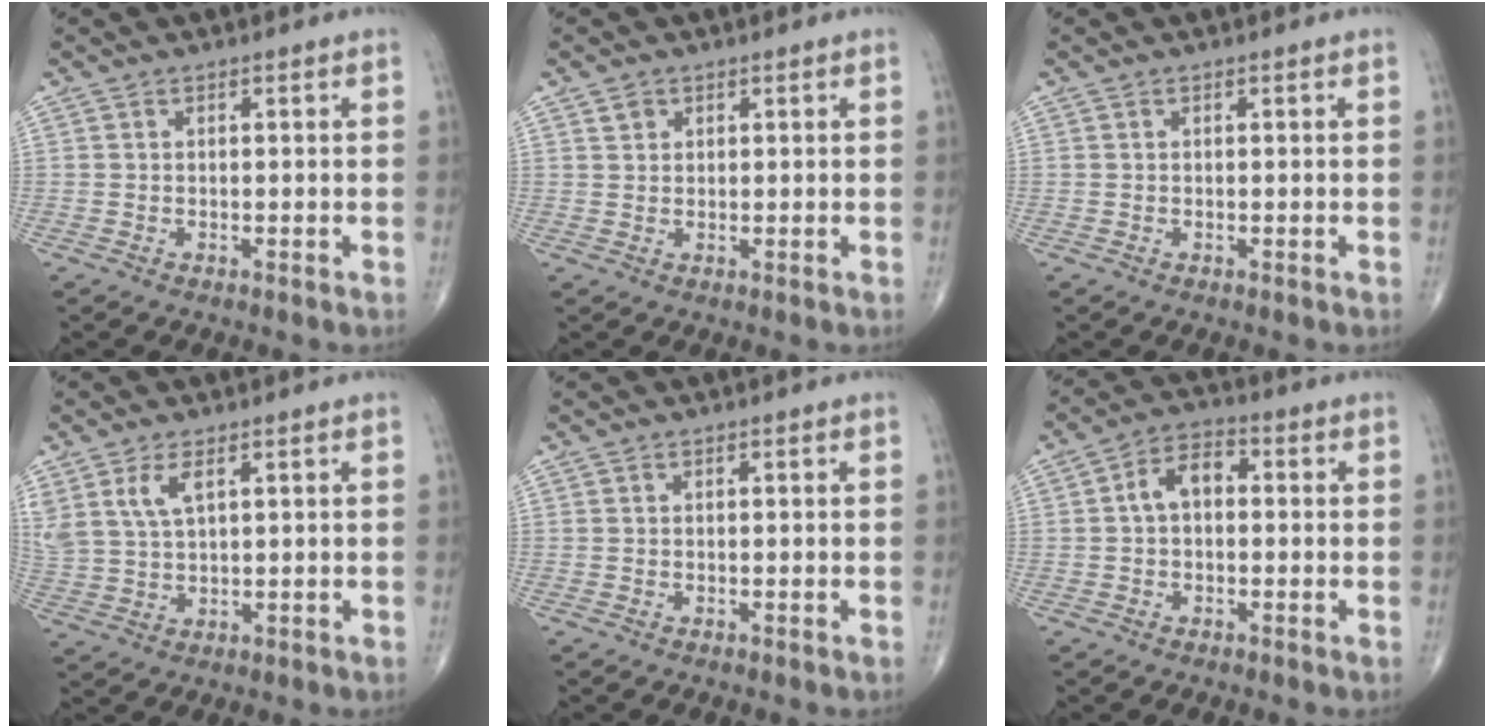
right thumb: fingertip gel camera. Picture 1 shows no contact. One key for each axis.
{"total": 1.8, "fx": 1.0, "fy": 1.4, "fz": 0.5, "tx": 0.002, "ty": -0.004, "tz": 0.015}
{"total": 0.0}
{"total": 6.8, "fx": 3.3, "fy": 3.2, "fz": 5.0, "tx": -0.112, "ty": -0.006, "tz": 0.074}
{"total": 0.0}
{"total": 6.3, "fx": 0.3, "fy": 4.1, "fz": 4.8, "tx": -0.072, "ty": 0.025, "tz": -0.006}